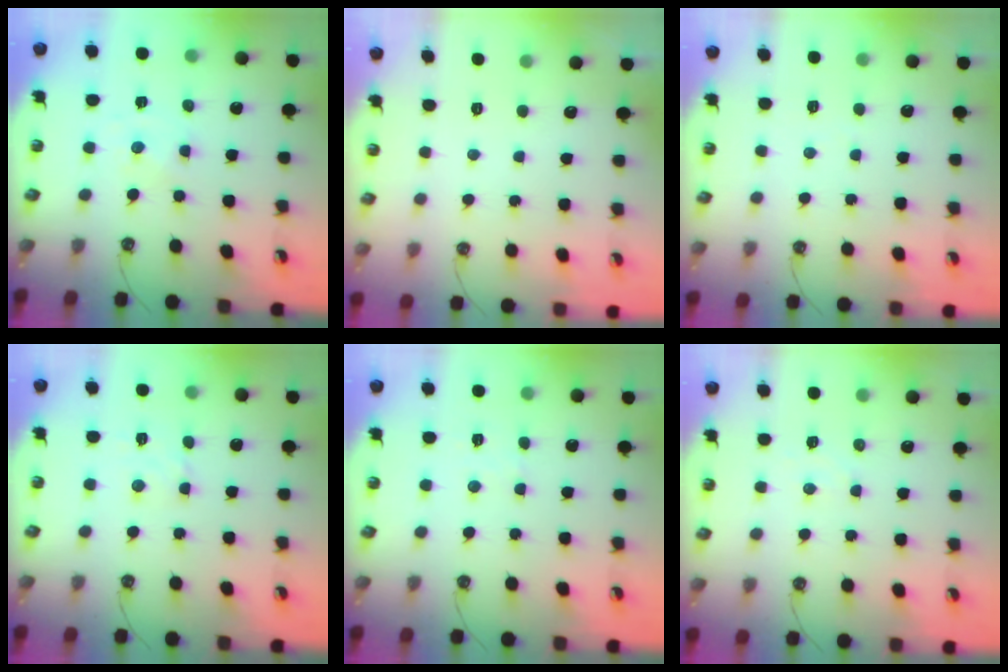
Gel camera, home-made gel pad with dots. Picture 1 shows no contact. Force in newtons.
{"total": 0.0}
{"total": 2.6, "press": 2.6, "slide": 0.4}
{"total": 3.0, "press": 3.0, "slide": 0.5}
{"total": 2.8, "press": 2.7, "slide": 0.5}
{"total": 5.0, "press": 5.0, "slide": 0.7}